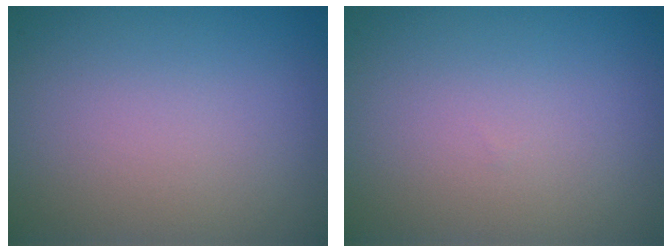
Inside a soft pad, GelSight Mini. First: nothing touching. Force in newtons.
{"total": 0.0}